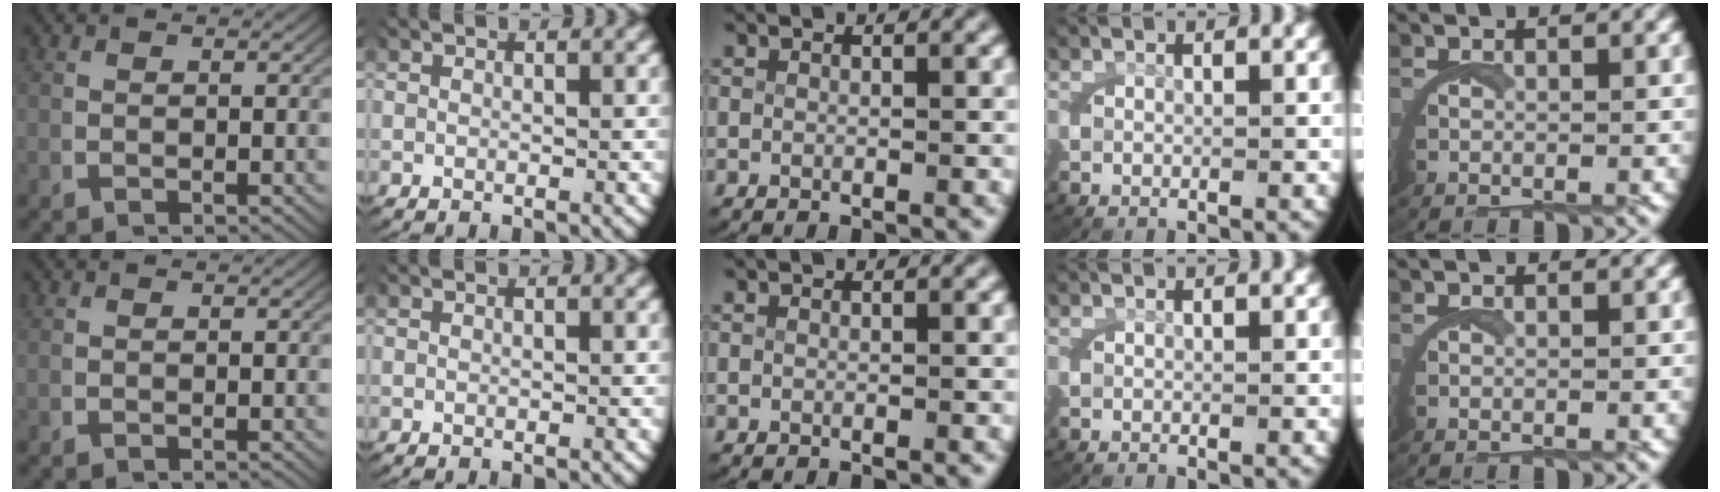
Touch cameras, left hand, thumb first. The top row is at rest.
{}